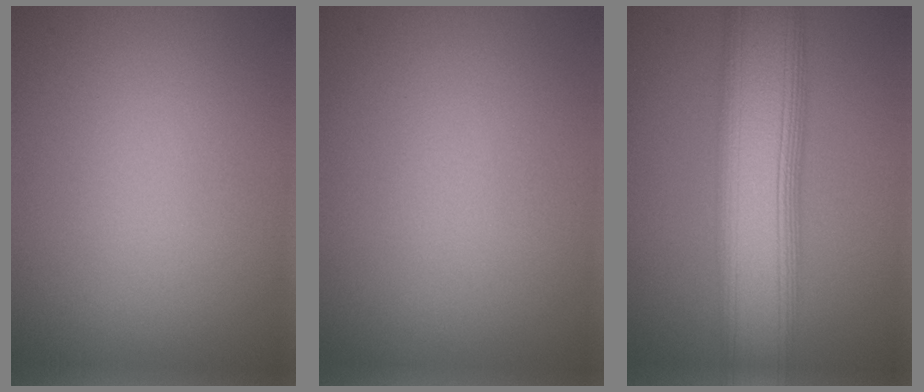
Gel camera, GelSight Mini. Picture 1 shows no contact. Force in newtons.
{"total": 0.0}
{"total": 11.8, "press": 11.7, "slide": 0.5}